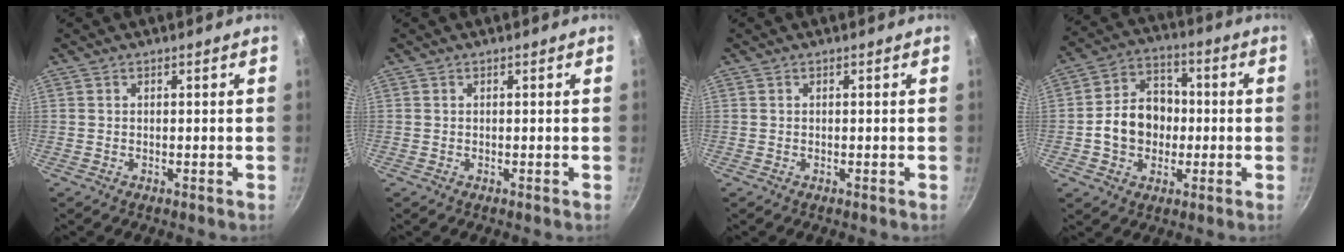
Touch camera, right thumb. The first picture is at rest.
{"total": 0.0}
{"total": 0.0}
{"total": 12.0, "force": [-1.1, 9.6, 7.1], "torque": [-0.084, 0.026, -0.029]}